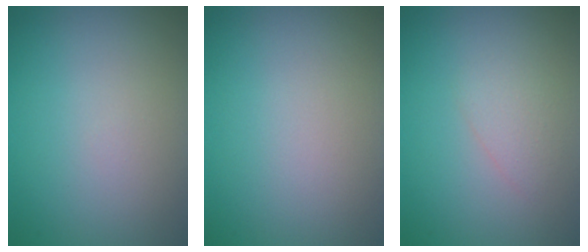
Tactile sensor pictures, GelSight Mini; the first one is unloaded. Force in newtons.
{"total": 0.0}
{"total": 1.4, "press": 1.4, "slide": 0.1}